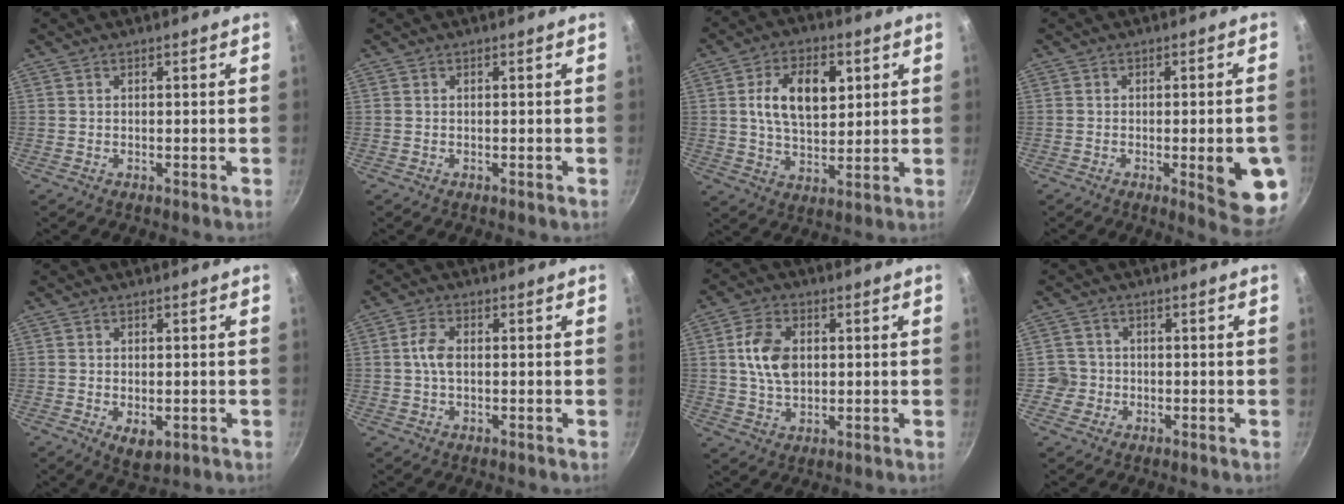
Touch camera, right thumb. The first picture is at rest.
{"total": 0.0}
{"total": 12.4, "force": [3.1, 7.4, 9.5], "torque": [-0.137, -0.004, 0.049]}
{"total": 11.0, "force": [-2.6, 2.8, 10.4], "torque": [-0.105, 0.004, -0.027]}
{"total": 4.7, "force": [-1.0, 2.8, 3.6], "torque": [-0.051, -0.011, -0.009]}
{"total": 4.0, "force": [0.1, 2.4, 3.3], "torque": [-0.066, 0.011, -0.002]}
{"total": 9.1, "force": [1.2, 6.1, 6.7], "torque": [-0.112, 0.004, 0.021]}
{"total": 3.6, "force": [-0.9, 3.5, 0.4], "torque": [0.018, 0.016, -0.018]}